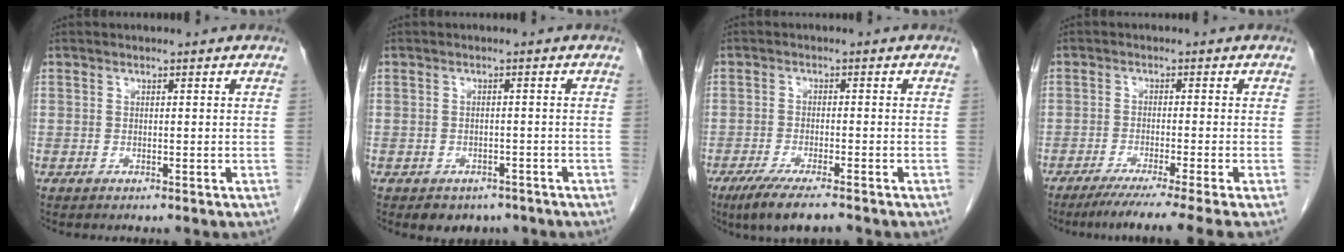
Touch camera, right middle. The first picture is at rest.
{"total": 4.1, "force": [-3.0, 2.6, 0.9], "torque": [-0.005, 0.006, -0.036]}
{"total": 7.1, "force": [-5.3, 0.6, 4.7], "torque": [-0.076, -0.017, -0.086]}
{"total": 9.7, "force": [-7.9, -2.0, 5.3], "torque": [-0.057, -0.030, -0.120]}